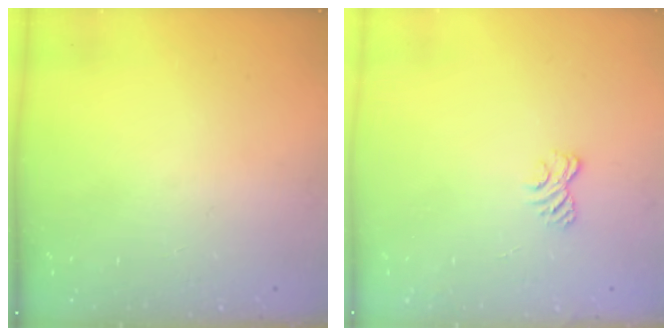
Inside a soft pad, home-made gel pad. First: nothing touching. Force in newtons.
{"total": 2.5, "press": 2.2, "slide": 1.2}